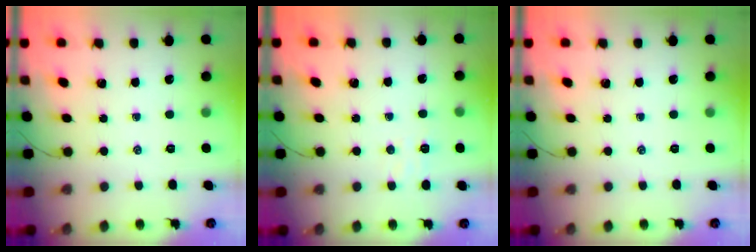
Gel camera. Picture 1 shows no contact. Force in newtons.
{"total": 4.7, "press": 4.6, "slide": 1.2}
{"total": 0.0}